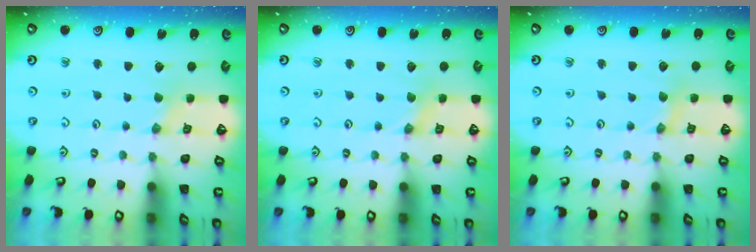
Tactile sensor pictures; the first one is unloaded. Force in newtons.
{"total": 0.6, "press": 0.6, "slide": 0.2}
{"total": 2.3, "press": 2.3, "slide": 0.2}